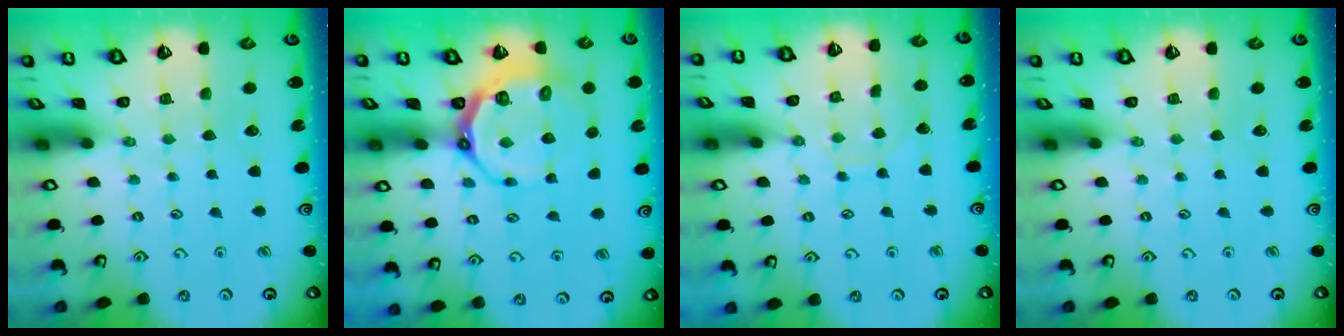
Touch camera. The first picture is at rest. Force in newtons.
{"total": 8.7, "press": 7.9, "slide": 3.8}
{"total": 7.5, "press": 7.4, "slide": 0.6}
{"total": 0.0}